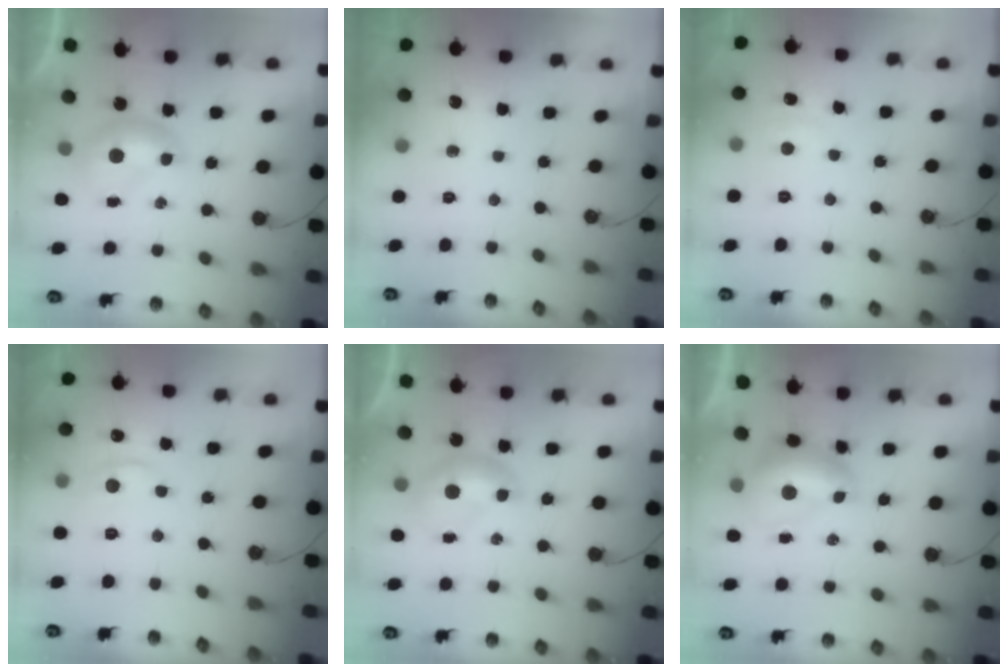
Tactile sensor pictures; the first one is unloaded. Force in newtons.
{"total": 0.0}
{"total": 1.6, "press": 1.4, "slide": 0.7}
{"total": 1.3, "press": 1.1, "slide": 0.7}
{"total": 0.0}
{"total": 1.1, "press": 1.0, "slide": 0.4}